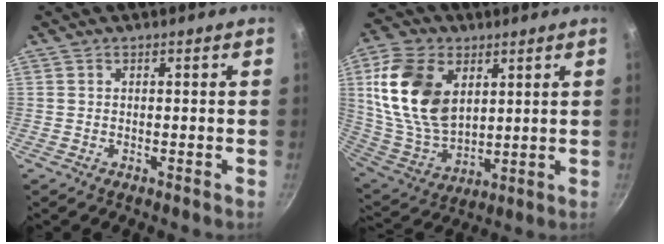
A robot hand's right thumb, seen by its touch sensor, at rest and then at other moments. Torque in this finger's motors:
{"motor_torque": [0.19, 0.56, 1.73, 0.30, 0.57]}